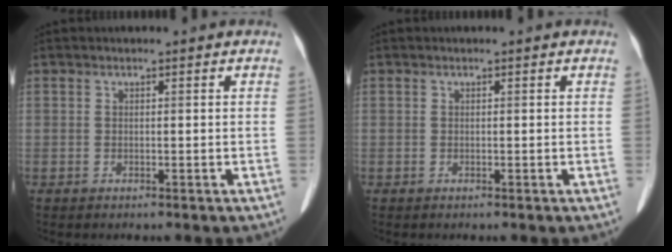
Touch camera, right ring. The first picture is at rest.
{"total": 0.0}